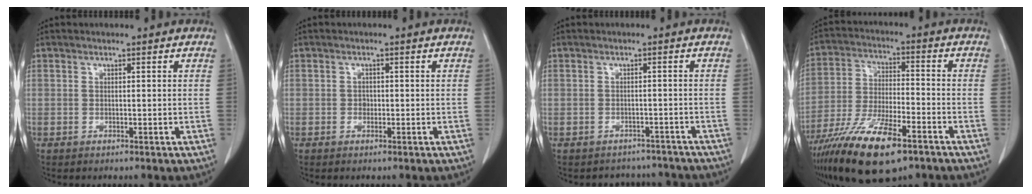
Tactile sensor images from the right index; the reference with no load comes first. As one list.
[{"total": 0.9, "force": [-0.2, 0.8, 0.4], "torque": [-0.004, 0.003, -0.002]}, {"total": 5.3, "force": [-4.7, 2.4, -0.7], "torque": [0.015, 0.022, -0.052]}, {"total": 16.1, "force": [-10.3, 4.2, 11.7], "torque": [-0.233, -0.029, -0.184]}]